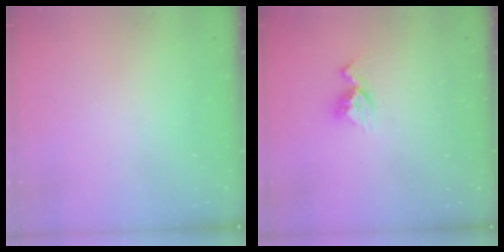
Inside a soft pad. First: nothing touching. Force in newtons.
{"total": 9.2, "press": 9.2, "slide": 0.8}